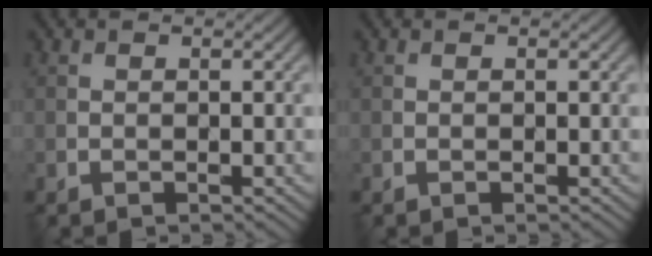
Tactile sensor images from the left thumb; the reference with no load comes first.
{"total": 0.0}